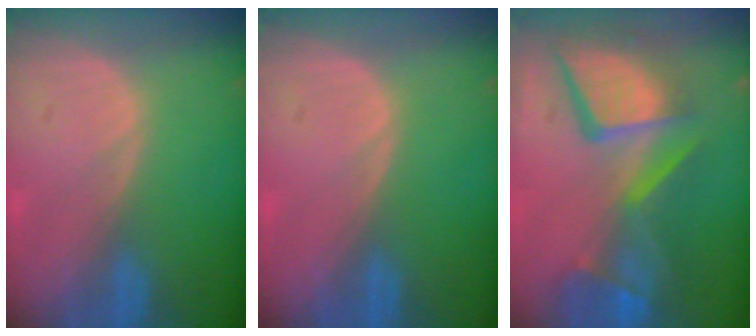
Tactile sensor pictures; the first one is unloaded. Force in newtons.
{"total": 0.0}
{"total": 13.7, "press": 11.2, "slide": 7.9}